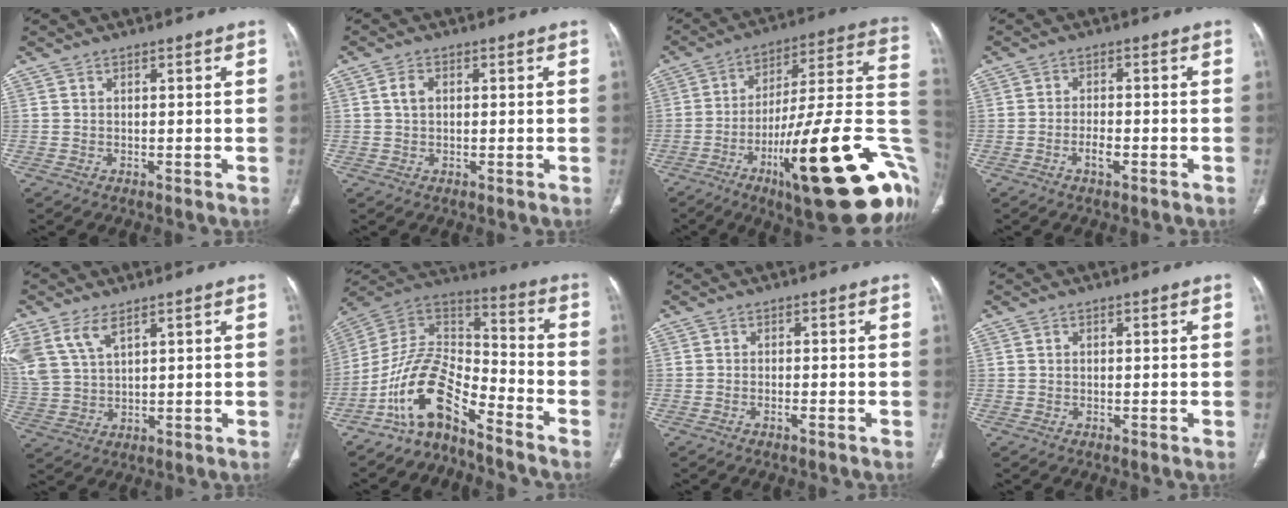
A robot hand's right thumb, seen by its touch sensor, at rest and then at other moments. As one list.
[{"total": 2.8, "force": [0.6, 1.8, 2.0], "torque": [-0.039, 0.006, 0.012]}, {"total": 33.1, "force": [-10.6, 7.9, 30.4], "torque": [-0.350, 0.043, -0.153]}, {"total": 3.0, "force": [-1.5, 1.2, 2.2], "torque": [-0.042, 0.012, -0.027]}, {"total": 8.8, "force": [5.1, 4.2, 5.8], "torque": [-0.134, -0.004, 0.118]}, {"total": 13.9, "force": [-9.8, 5.3, 8.3], "torque": [-0.142, 0.100, -0.188]}, {"total": 1.0, "force": [-0.7, 0.3, 0.7], "torque": [-0.014, 0.007, -0.010]}, {"total": 0.5, "force": [0.1, 0.4, 0.4], "torque": [-0.007, 0.003, 0.003]}]